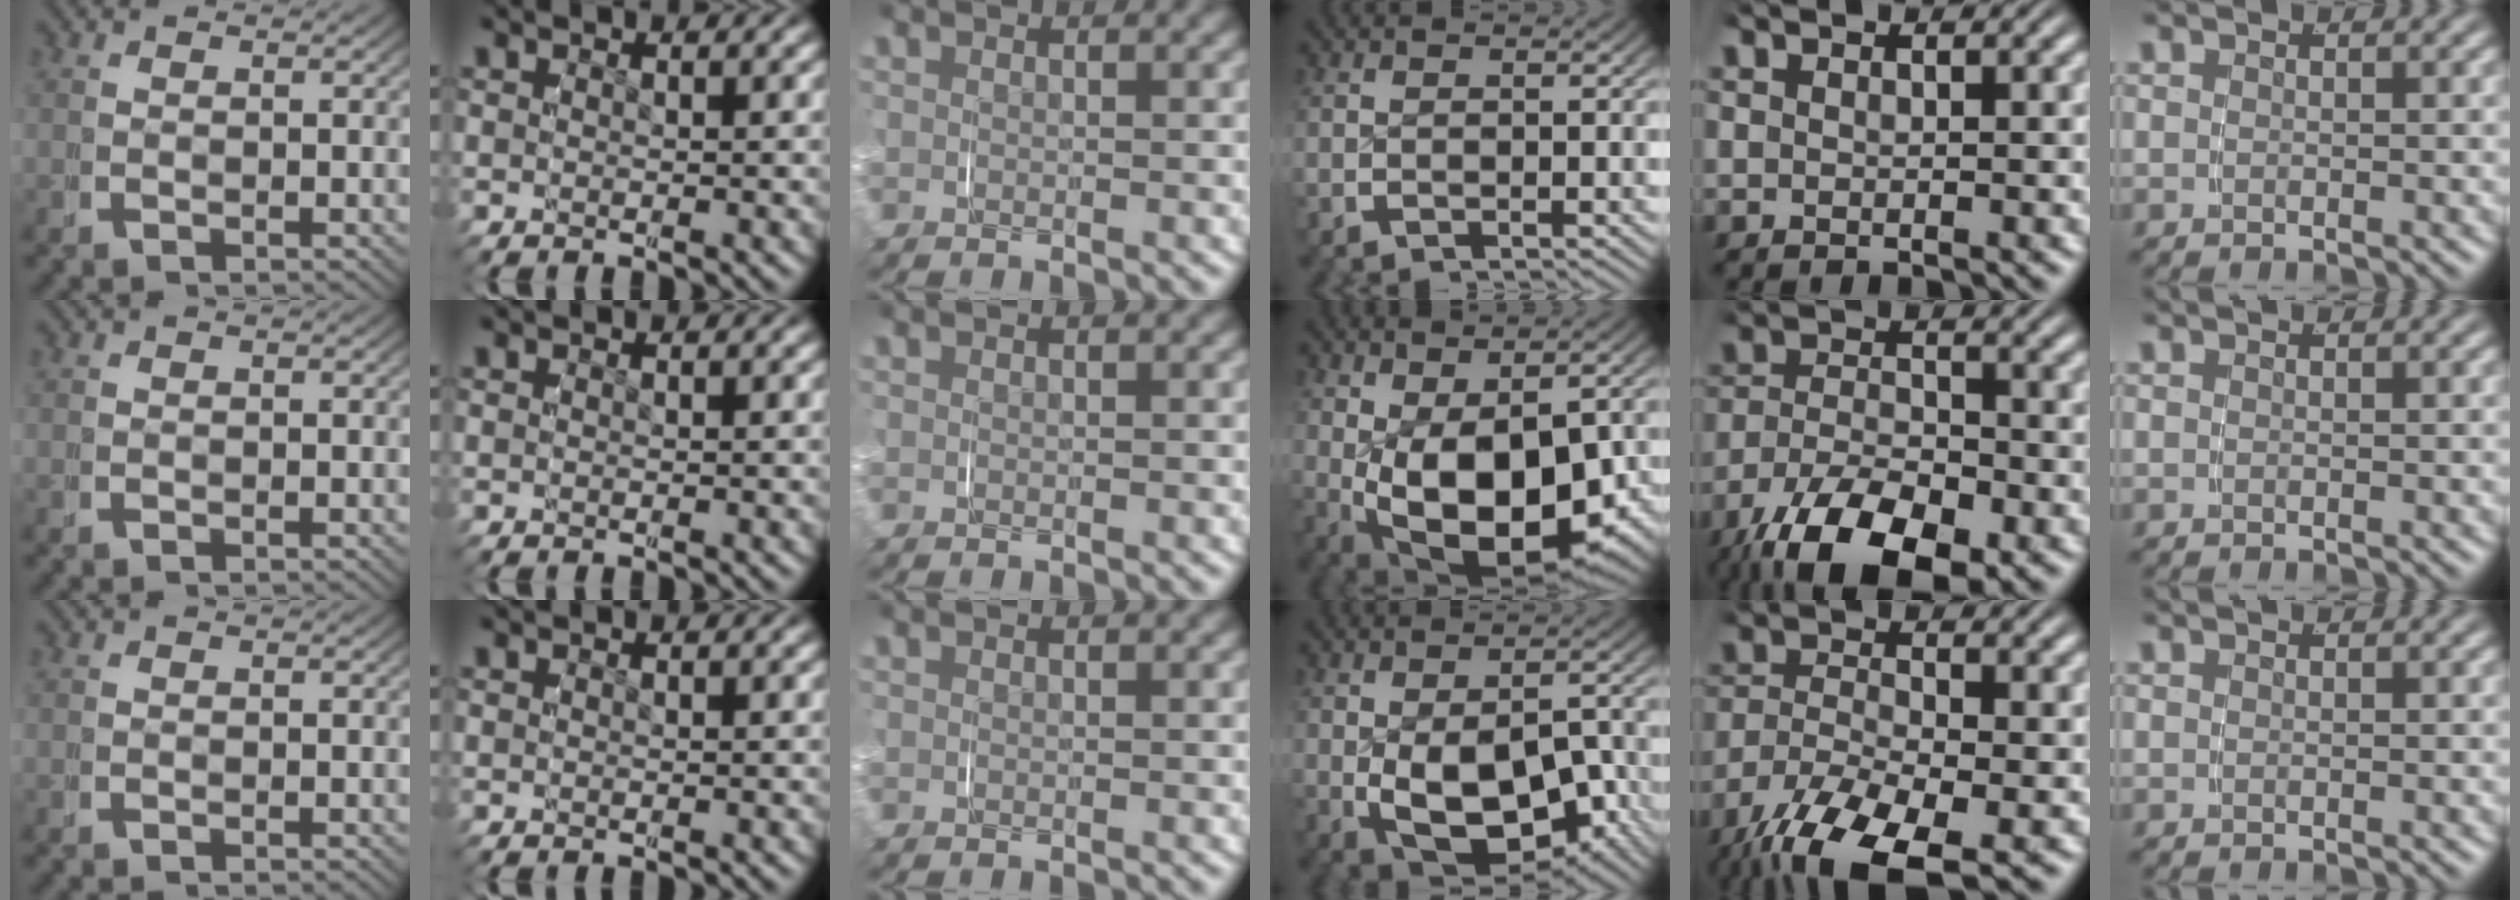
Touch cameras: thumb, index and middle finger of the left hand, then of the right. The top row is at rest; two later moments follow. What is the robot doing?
{"motion": "grasp_and_lifting", "object": "paper plate"}